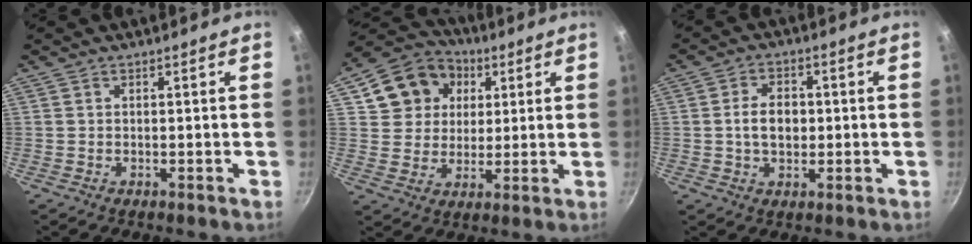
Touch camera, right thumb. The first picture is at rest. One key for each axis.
{"total": 13.6, "fx": 4.7, "fy": 11.6, "fz": 5.5, "tx": -0.075, "ty": 0.016, "tz": 0.075}
{"total": 6.3, "fx": 0.0, "fy": 4.4, "fz": 4.5, "tx": -0.060, "ty": 0.008, "tz": -0.005}